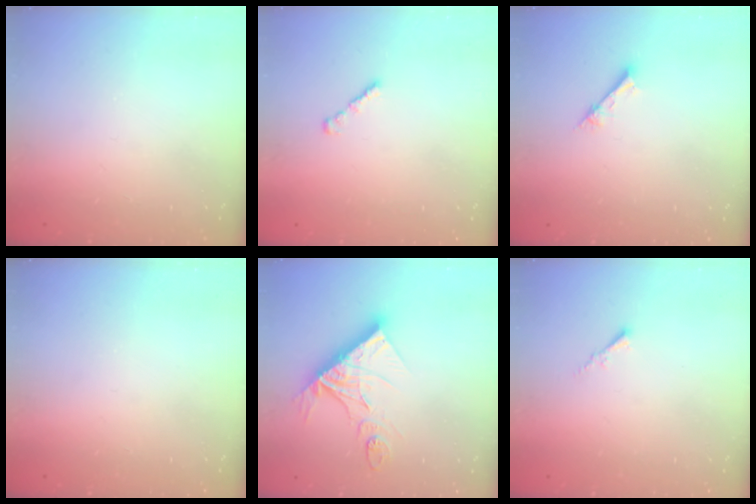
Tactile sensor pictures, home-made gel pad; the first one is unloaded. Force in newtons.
{"total": 1.6, "press": 1.5, "slide": 0.5}
{"total": 1.5, "press": 1.5, "slide": 0.1}
{"total": 0.0}
{"total": 16.2, "press": 16.1, "slide": 1.6}
{"total": 0.5, "press": 0.4, "slide": 0.3}